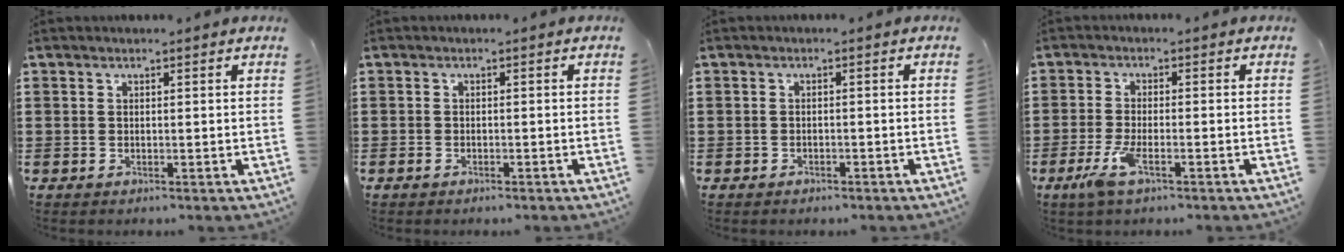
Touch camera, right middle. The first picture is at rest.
{"total": 0.6, "force": [-0.5, 0.2, 0.3], "torque": [-0.006, -0.002, -0.010]}
{"total": 0.9, "force": [-0.8, 0.4, 0.0], "torque": [-0.002, 0.002, -0.019]}
{"total": 4.3, "force": [-2.0, 1.0, 3.7], "torque": [-0.088, -0.011, -0.041]}